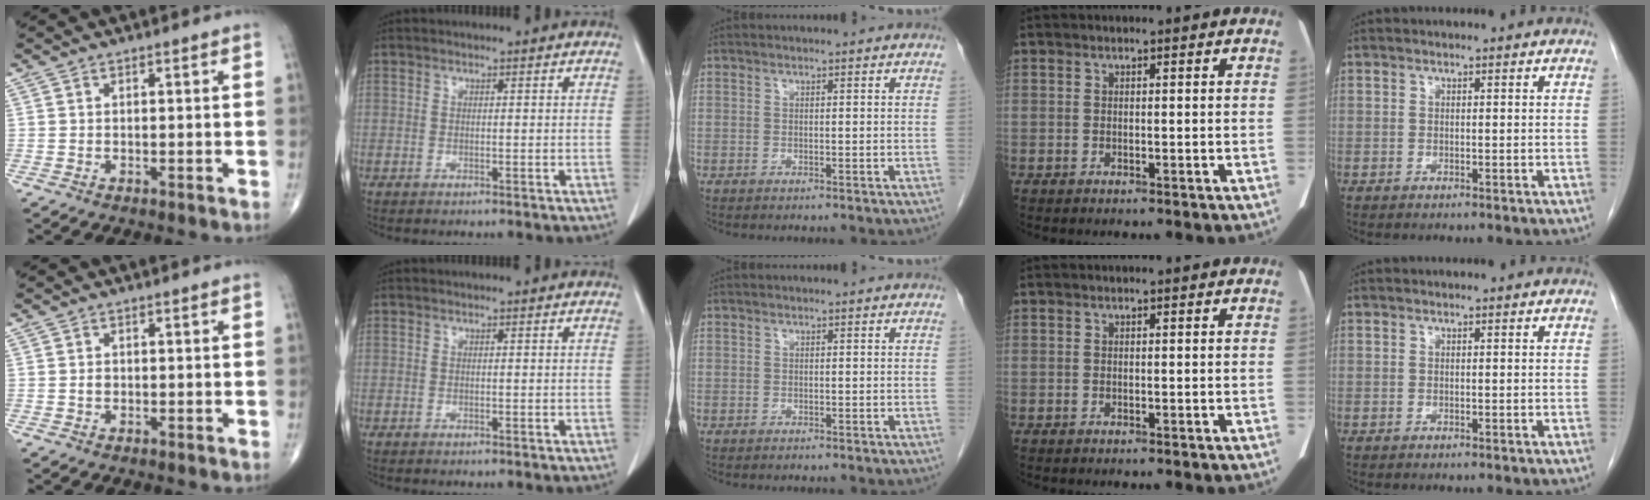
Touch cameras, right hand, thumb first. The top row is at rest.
{"thumb": {"total": 1.0, "force": [-0.1, 0.8, 0.6], "torque": [-0.010, 0.002, -0.002]}}